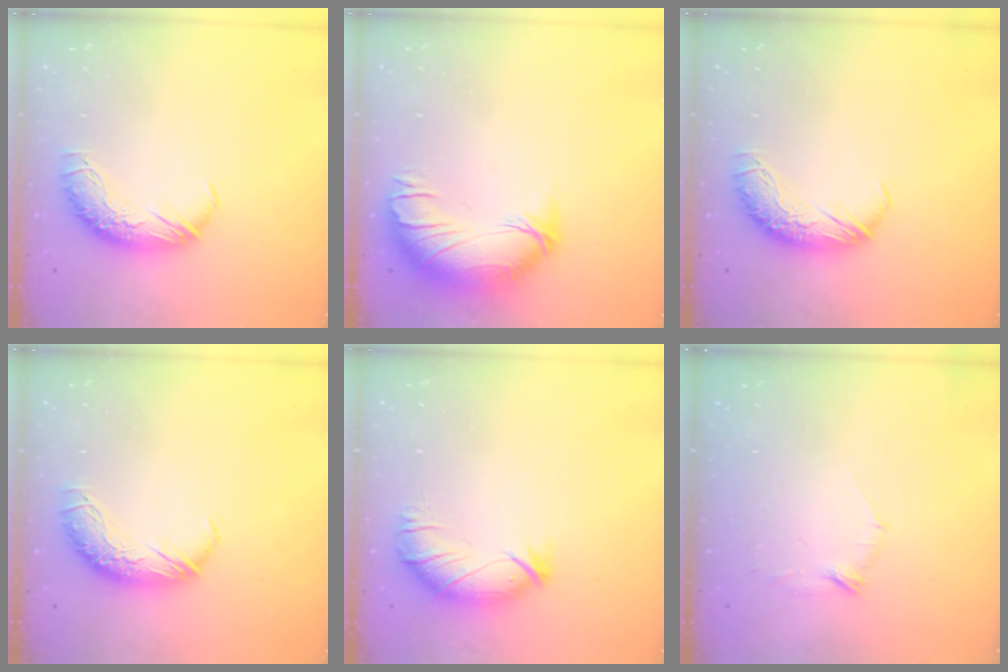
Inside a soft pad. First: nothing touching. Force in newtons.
{"total": 2.5, "press": 1.2, "slide": 2.2}
{"total": 0.0}
{"total": 0.0}
{"total": 2.9, "press": 2.3, "slide": 1.7}
{"total": 7.9, "press": 7.9, "slide": 0.7}